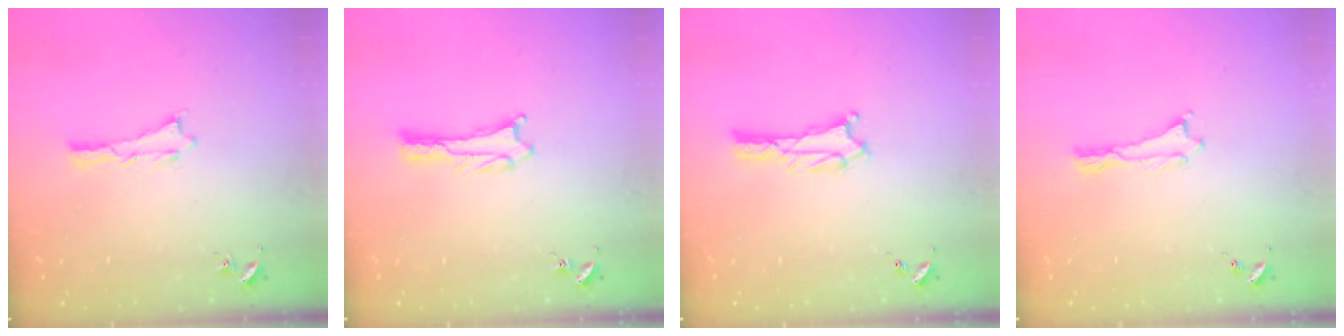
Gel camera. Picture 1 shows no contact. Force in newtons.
{"total": 0.6, "press": 0.6, "slide": 0.1}
{"total": 2.0, "press": 2.0, "slide": 0.3}
{"total": 0.0}